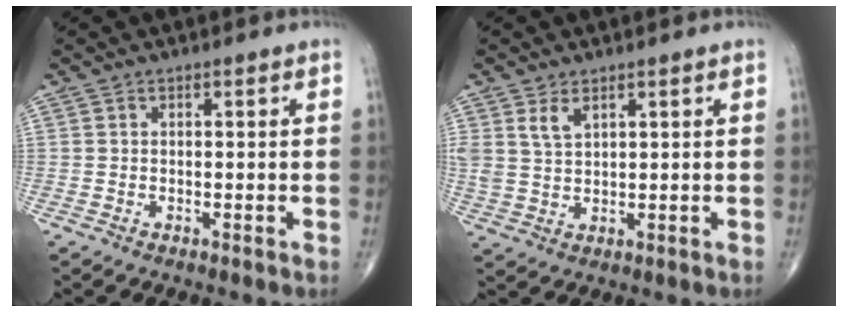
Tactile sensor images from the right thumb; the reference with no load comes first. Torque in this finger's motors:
{"motor_torque": [0.01, 0.01, 0.31, 0.27, 0.03]}